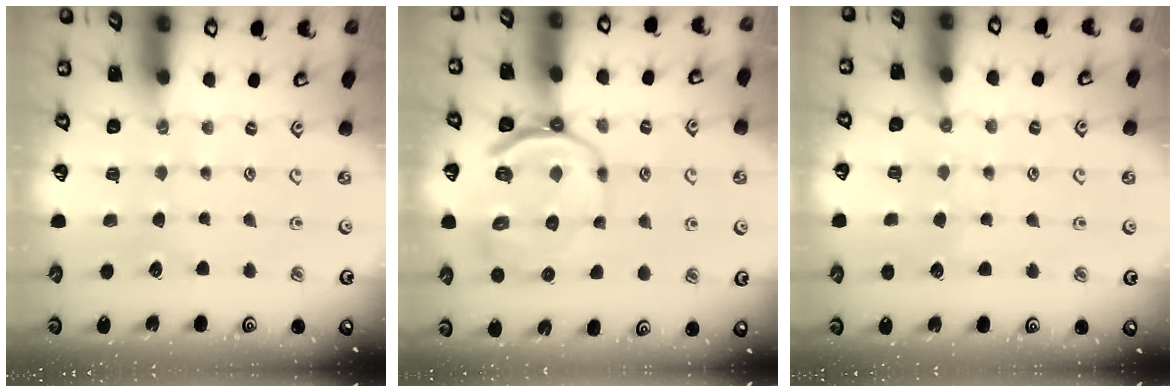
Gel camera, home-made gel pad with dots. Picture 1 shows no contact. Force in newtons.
{"total": 11.4, "press": 11.0, "slide": 2.7}
{"total": 4.2, "press": 4.1, "slide": 0.6}